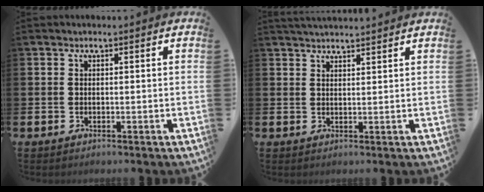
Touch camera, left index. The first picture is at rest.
{"total": 2.6, "force": [2.6, 0.1, 0.2], "torque": [-0.003, -0.010, 0.047]}